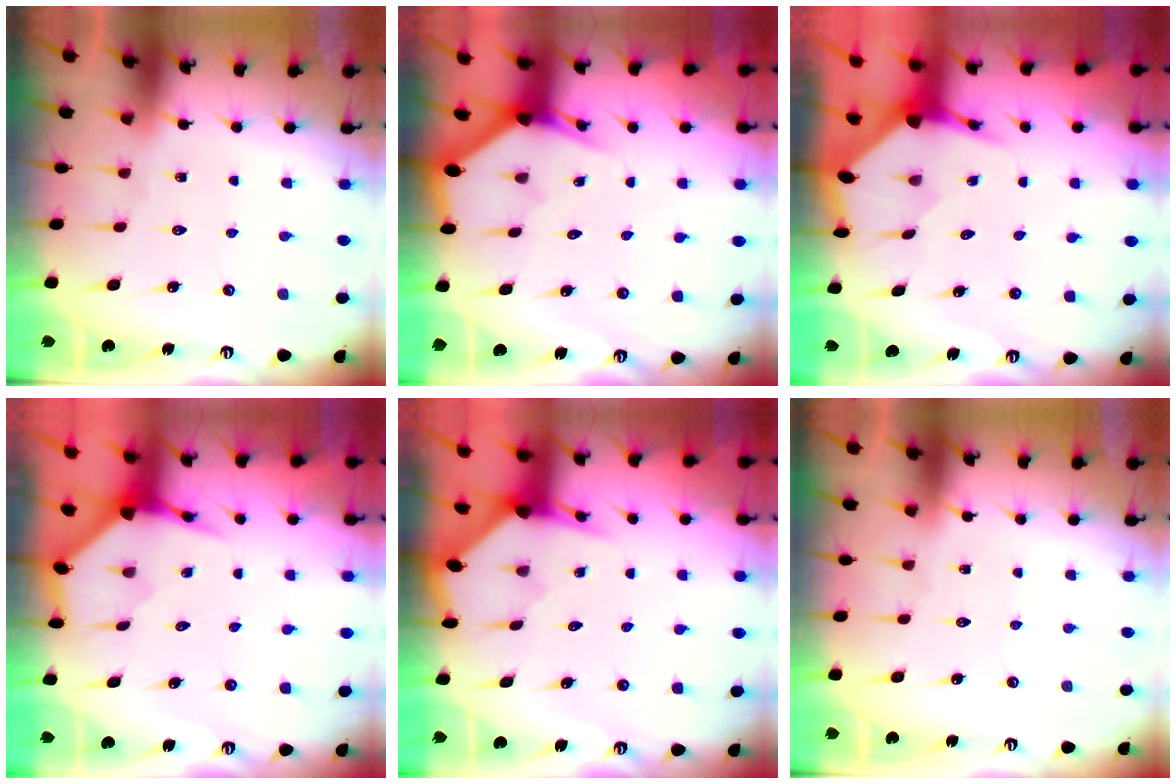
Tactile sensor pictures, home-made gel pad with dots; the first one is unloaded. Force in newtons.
{"total": 2.8, "press": 2.8, "slide": 0.1}
{"total": 3.6, "press": 3.6, "slide": 0.5}
{"total": 4.0, "press": 3.9, "slide": 0.4}
{"total": 3.3, "press": 3.2, "slide": 0.4}
{"total": 0.0}